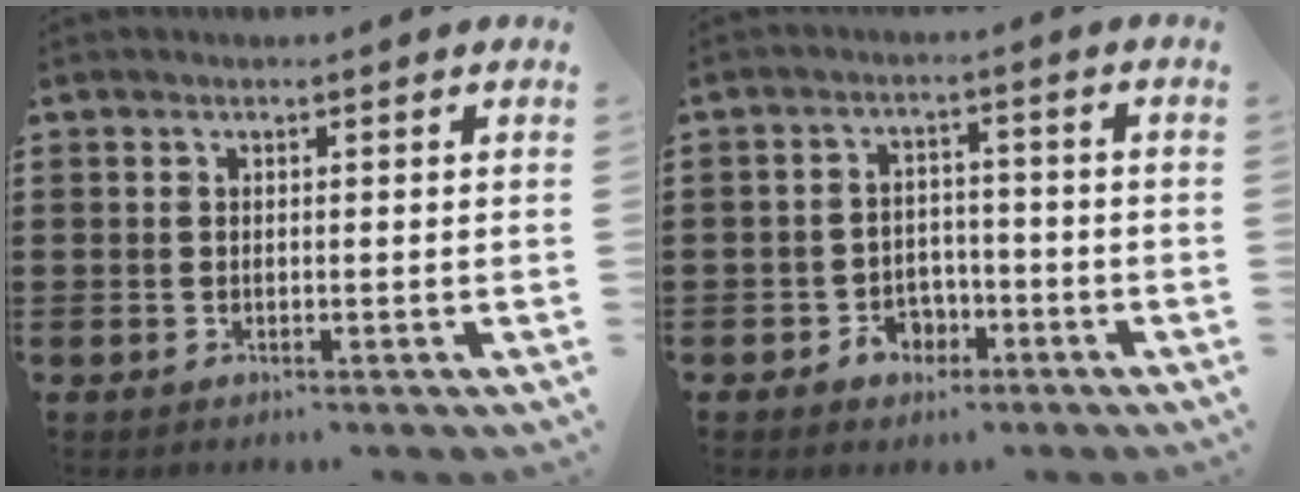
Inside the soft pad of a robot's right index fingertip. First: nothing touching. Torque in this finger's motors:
{"motor_torque": [1.27, 0.87, 0.26, 0.00]}